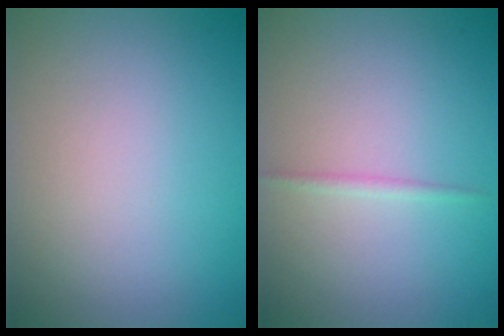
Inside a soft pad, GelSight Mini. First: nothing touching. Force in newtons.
{"total": 0.8, "press": 0.8, "slide": 0.1}